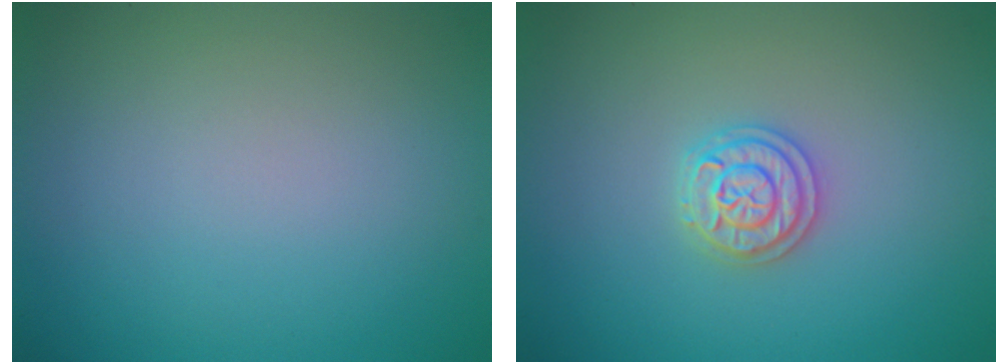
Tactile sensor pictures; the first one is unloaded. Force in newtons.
{"total": 2.3, "press": 2.3, "slide": 0.5}